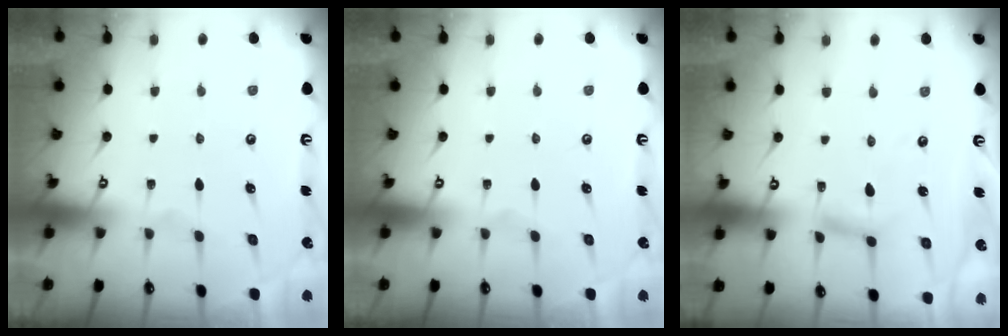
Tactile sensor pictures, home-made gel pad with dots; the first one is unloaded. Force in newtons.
{"total": 0.0}
{"total": 5.3, "press": 5.3, "slide": 0.5}